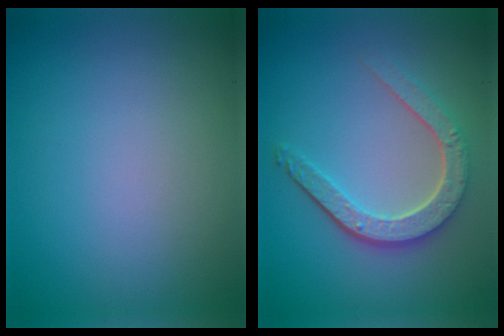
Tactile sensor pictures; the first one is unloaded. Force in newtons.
{"total": 4.8, "press": 3.7, "slide": 3.1}